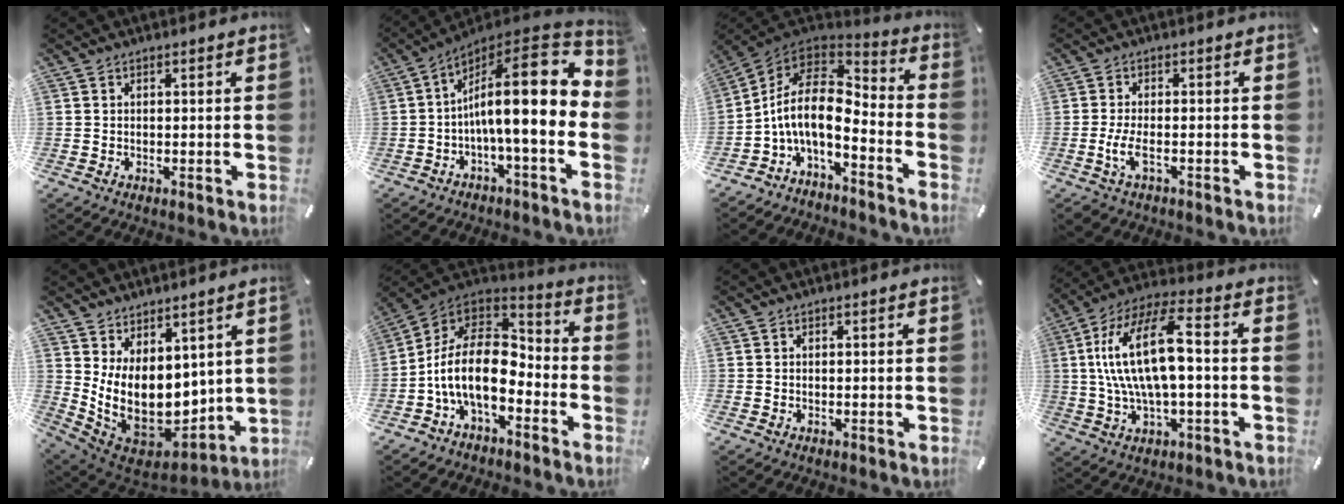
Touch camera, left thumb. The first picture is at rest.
{"total": 17.6, "force": [0.1, 4.1, 17.1], "torque": [-0.269, -0.032, -0.010]}
{"total": 12.3, "force": [-2.2, 6.2, 10.3], "torque": [-0.223, -0.009, -0.043]}
{"total": 4.6, "force": [-1.8, 1.8, 3.9], "torque": [-0.091, -0.004, -0.035]}
{"total": 14.8, "force": [2.3, 10.5, 10.1], "torque": [-0.192, -0.063, 0.056]}
{"total": 16.2, "force": [-5.1, 9.7, 11.9], "torque": [-0.251, 0.012, -0.090]}
{"total": 0.0}
{"total": 18.5, "force": [1.5, 7.5, 16.9], "torque": [-0.346, 0.004, 0.019]}